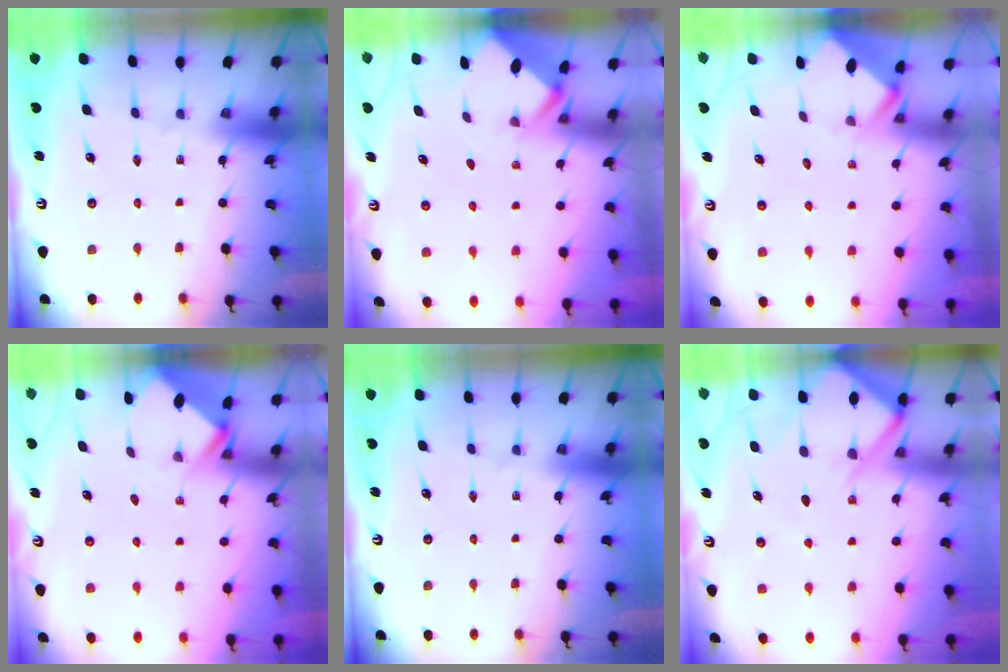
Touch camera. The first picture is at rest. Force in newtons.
{"total": 2.0, "press": 2.0, "slide": 0.2}
{"total": 3.5, "press": 3.5, "slide": 0.3}
{"total": 2.6, "press": 2.6, "slide": 0.2}
{"total": 0.0}
{"total": 9.0, "press": 9.0, "slide": 0.9}